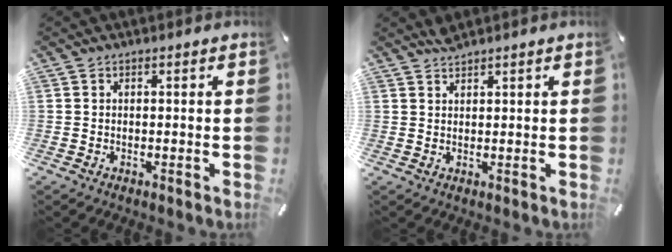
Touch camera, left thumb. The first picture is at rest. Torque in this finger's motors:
{"motor_torque": [0.14, -0.09, -0.60, -0.35, -0.07]}